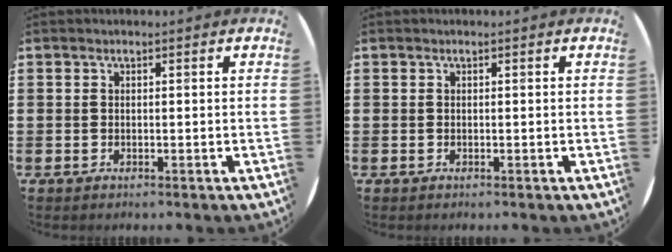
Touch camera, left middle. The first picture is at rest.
{"total": 0.0}